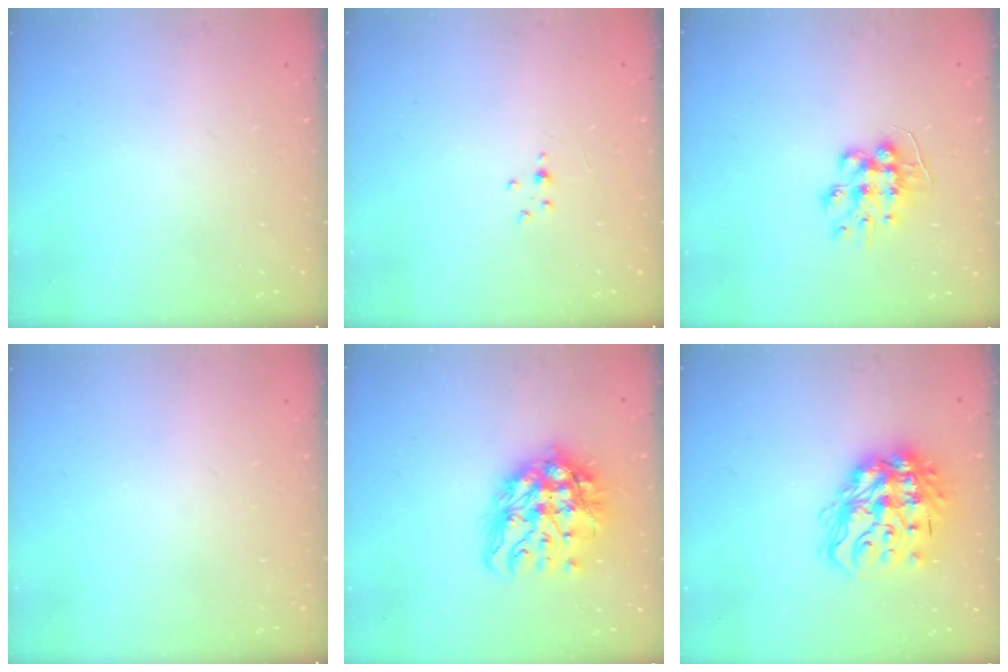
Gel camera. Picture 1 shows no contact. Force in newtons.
{"total": 1.5, "press": 1.5, "slide": 0.2}
{"total": 9.1, "press": 9.1, "slide": 0.2}
{"total": 0.0}
{"total": 16.4, "press": 16.4, "slide": 1.4}
{"total": 17.9, "press": 17.8, "slide": 2.0}